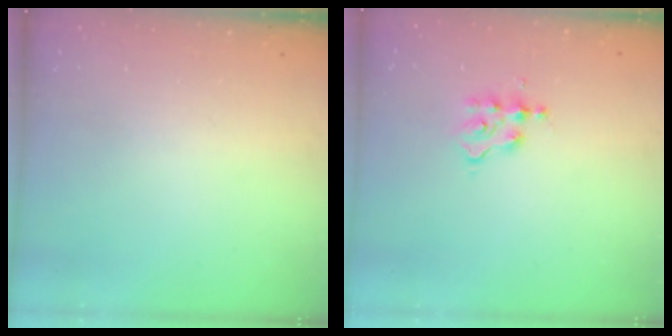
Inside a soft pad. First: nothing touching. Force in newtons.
{"total": 2.9, "press": 2.9, "slide": 0.4}